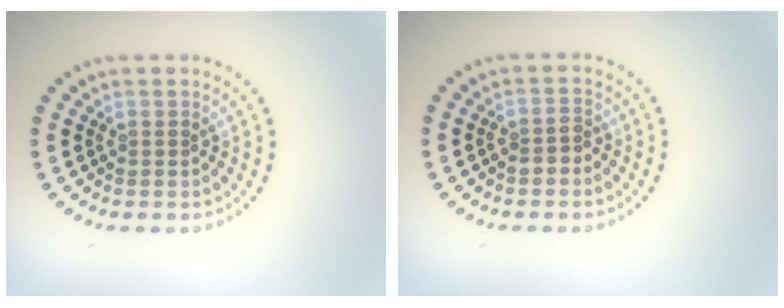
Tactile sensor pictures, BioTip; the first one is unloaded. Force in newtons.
{"total": 1.5, "press": 1.3, "slide": 0.7}